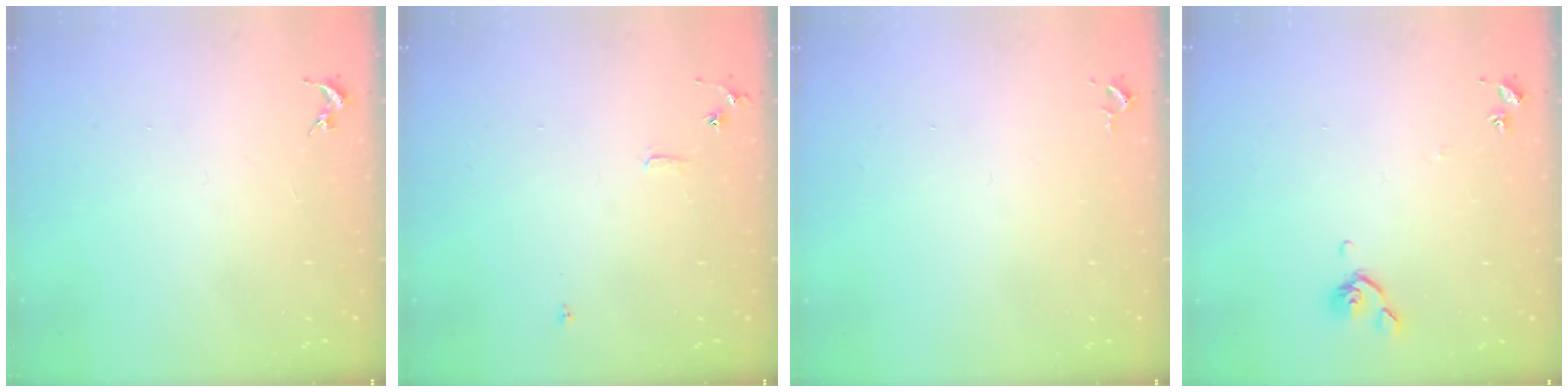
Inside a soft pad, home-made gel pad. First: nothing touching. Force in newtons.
{"total": 5.6, "press": 5.6, "slide": 0.6}
{"total": 2.6, "press": 2.6, "slide": 0.4}
{"total": 5.6, "press": 5.6, "slide": 0.9}